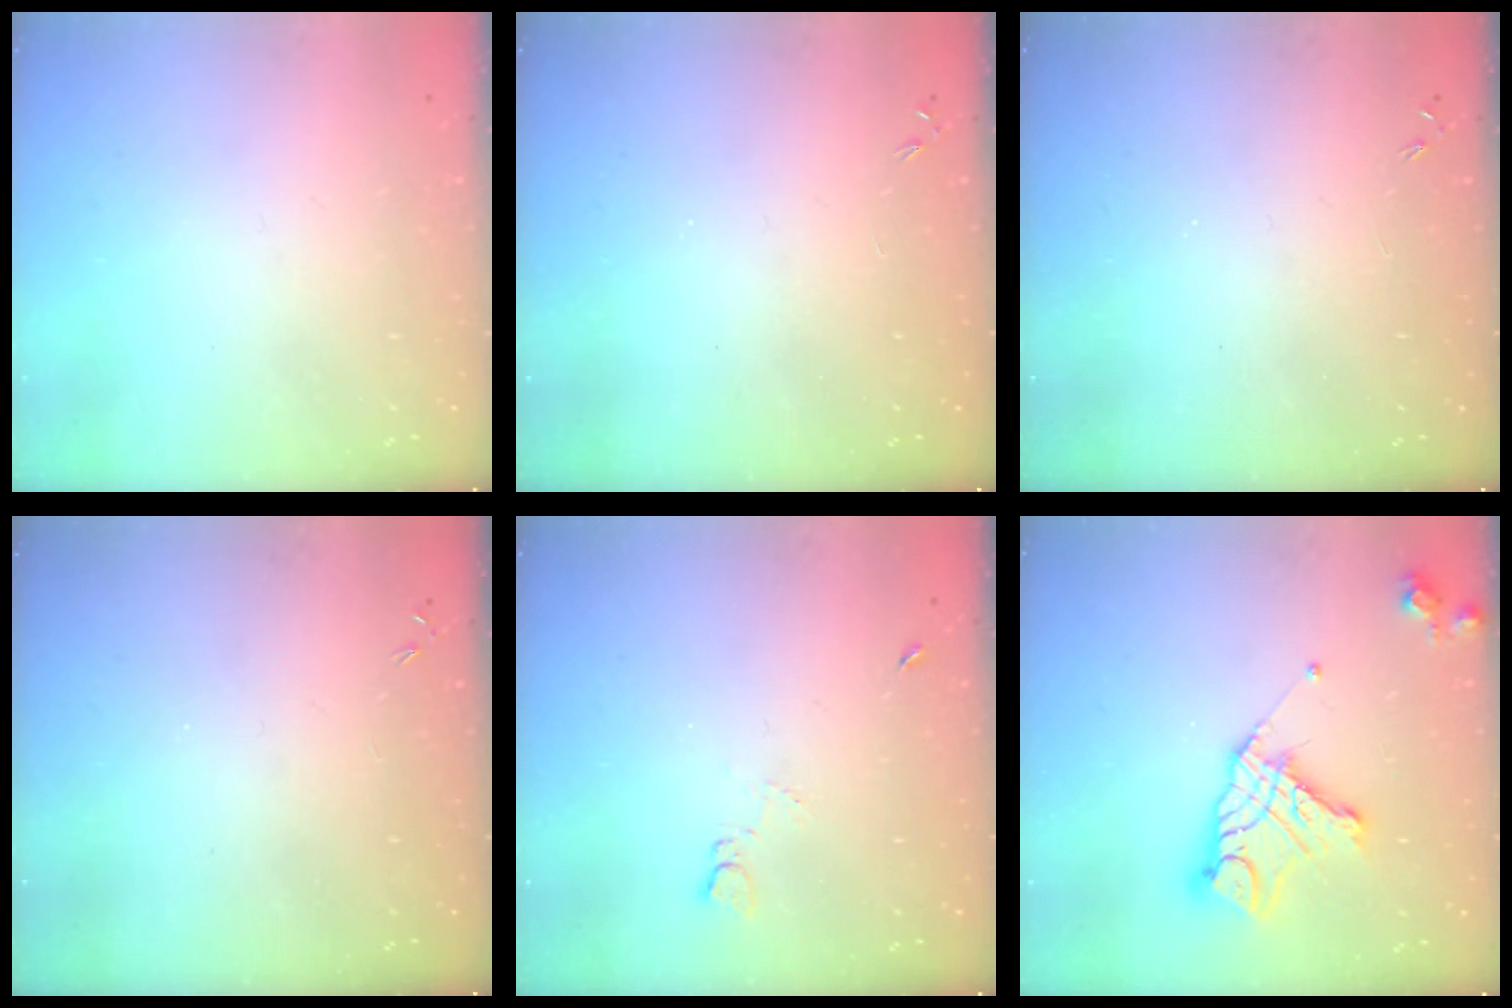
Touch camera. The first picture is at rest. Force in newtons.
{"total": 0.0}
{"total": 0.0}
{"total": 0.0}
{"total": 3.3, "press": 3.3, "slide": 0.5}
{"total": 14.6, "press": 14.5, "slide": 1.3}